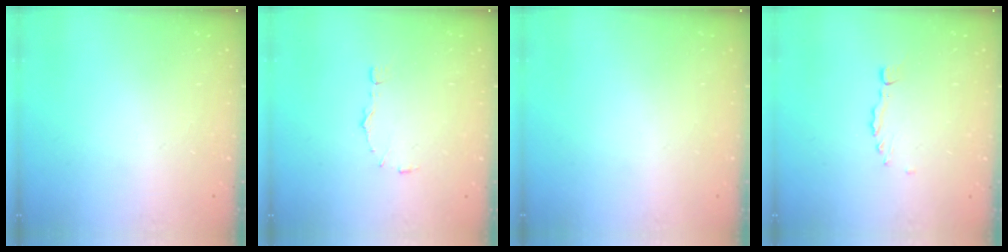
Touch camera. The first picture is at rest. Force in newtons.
{"total": 5.1, "press": 5.0, "slide": 0.6}
{"total": 0.0}
{"total": 0.0}